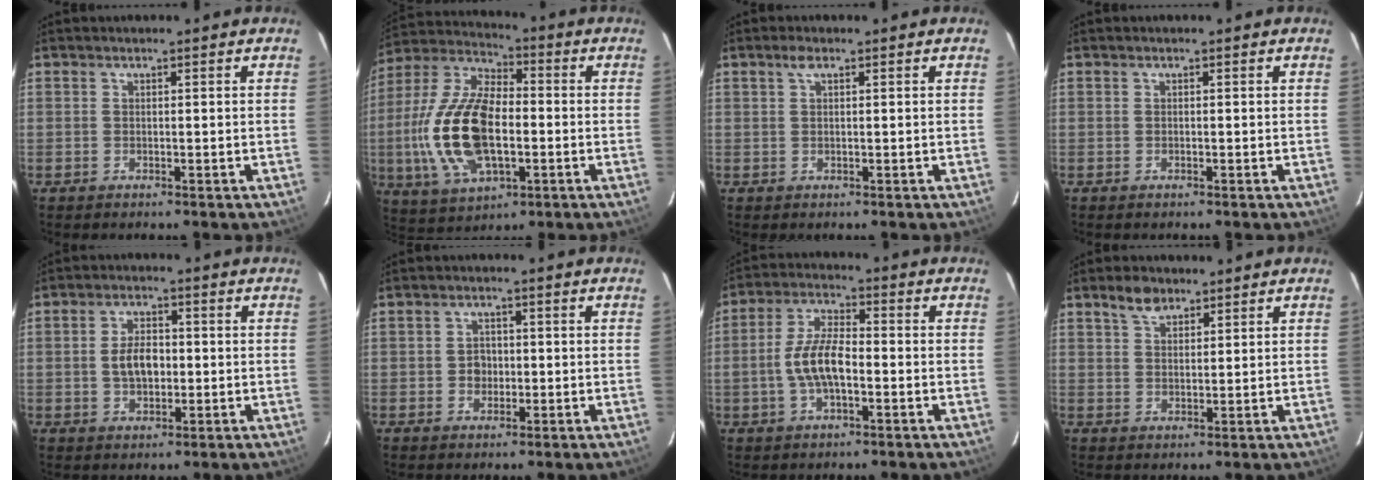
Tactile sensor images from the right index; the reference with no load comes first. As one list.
[{"total": 19.3, "force": [-3.0, 9.7, 16.5], "torque": [-0.352, 0.000, -0.053]}, {"total": 1.4, "force": [0.8, 0.5, 1.1], "torque": [-0.022, 0.007, 0.012]}, {"total": 0.0}, {"total": 5.7, "force": [-0.3, 3.6, 4.5], "torque": [-0.085, 0.008, -0.001]}, {"total": 3.1, "force": [-0.4, 2.8, 1.2], "torque": [-0.021, 0.008, -0.005]}, {"total": 8.2, "force": [-2.0, 3.4, 7.2], "torque": [-0.146, 0.009, -0.037]}, {"total": 4.2, "force": [3.0, 2.2, 2.0], "torque": [-0.031, 0.009, 0.054]}]